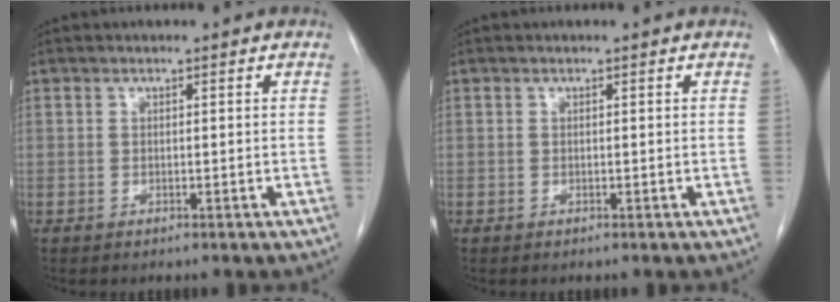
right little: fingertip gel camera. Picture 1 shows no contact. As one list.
[{"total": 0.0}]